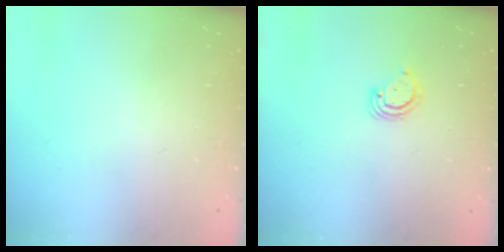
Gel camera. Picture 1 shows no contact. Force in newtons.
{"total": 3.2, "press": 3.2, "slide": 0.4}